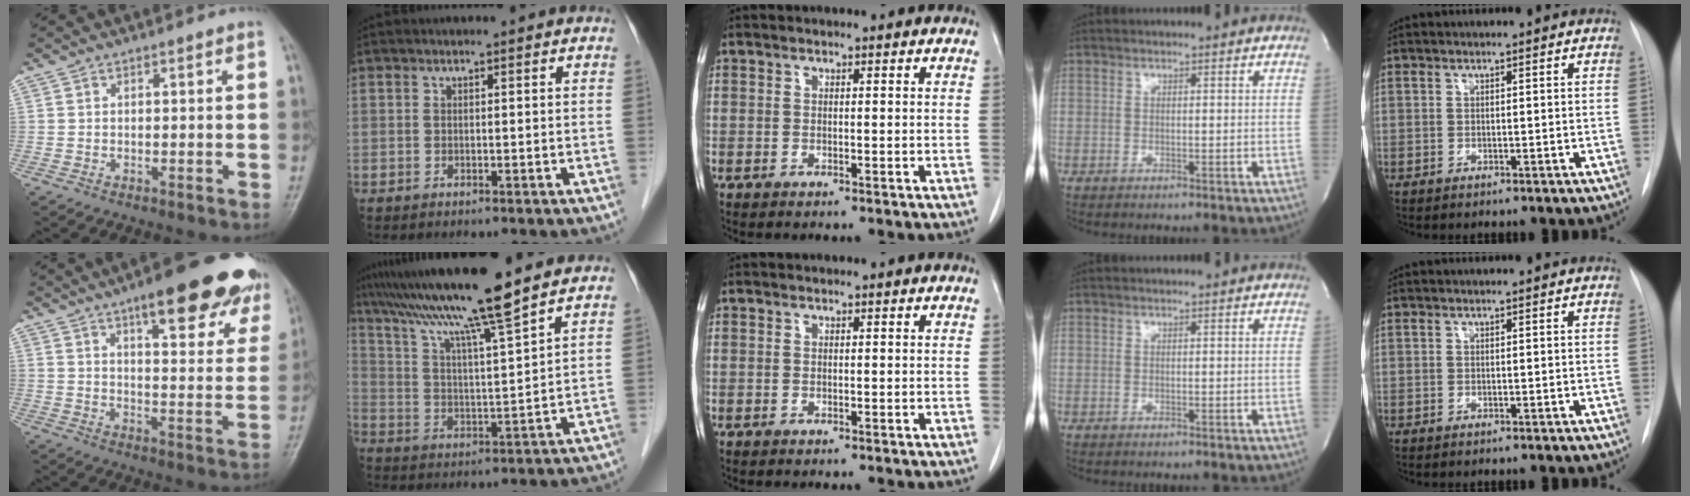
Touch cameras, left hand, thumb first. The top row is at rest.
{"thumb": {"total": 22.5, "force": [14.8, 6.6, 15.6], "torque": [-0.165, -0.046, 0.186]}, "index": {"total": 13.7, "force": [11.1, -1.8, 7.8], "torque": [-0.140, 0.008, 0.193]}}